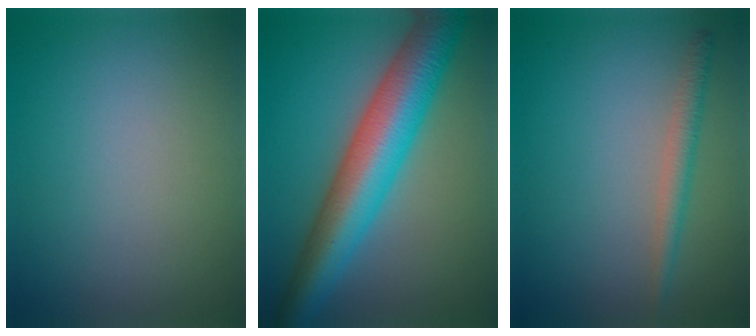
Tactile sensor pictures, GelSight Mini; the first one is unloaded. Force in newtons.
{"total": 10.0, "press": 10.0, "slide": 0.3}
{"total": 2.0, "press": 2.0, "slide": 0.1}